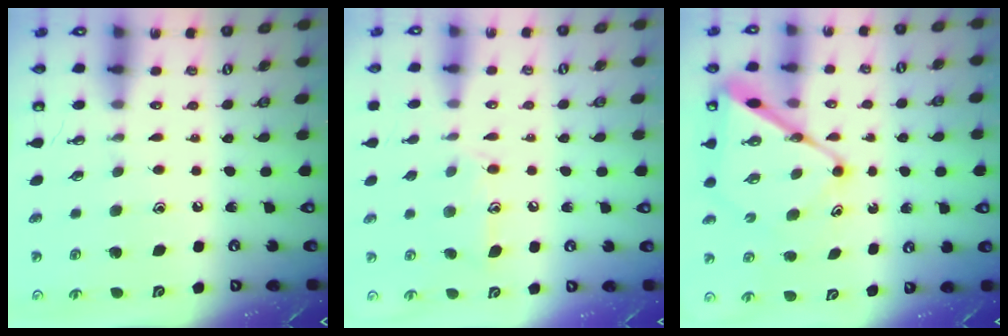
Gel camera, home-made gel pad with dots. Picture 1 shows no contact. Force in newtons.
{"total": 10.3, "press": 10.3, "slide": 0.8}
{"total": 12.2, "press": 12.1, "slide": 1.2}